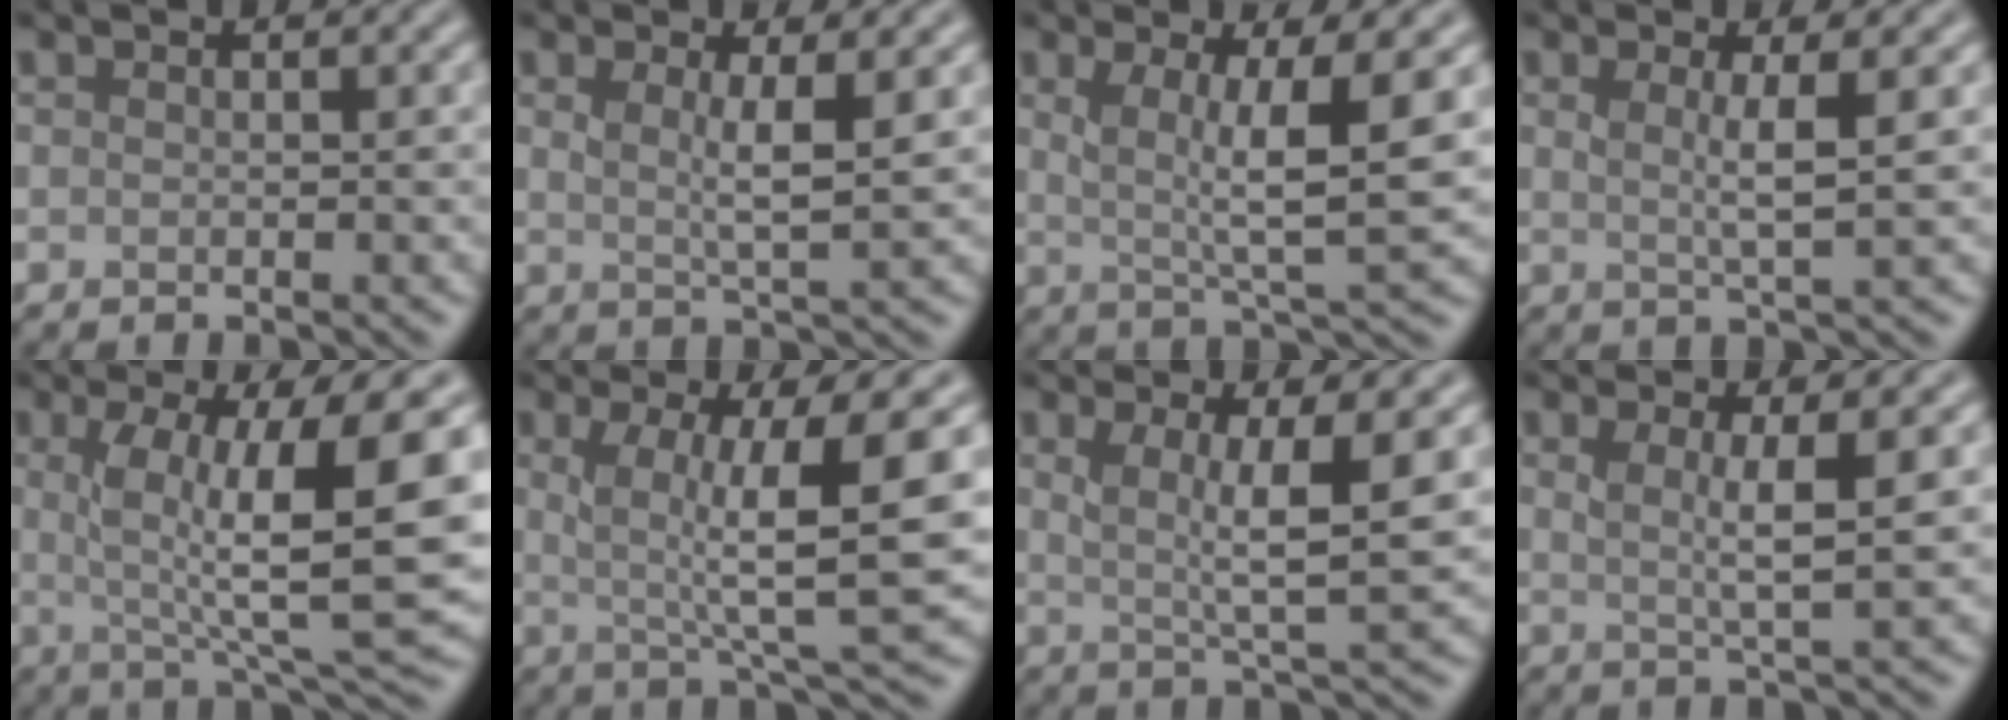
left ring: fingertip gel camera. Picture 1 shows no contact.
{"total": 3.0, "force": [0.9, 0.7, 2.8], "torque": [-0.045, -0.007, 0.015]}
{"total": 5.9, "force": [1.2, 1.2, 5.7], "torque": [-0.101, -0.008, 0.023]}
{"total": 2.8, "force": [0.6, 0.6, 2.7], "torque": [-0.043, -0.005, 0.009]}
{"total": 11.0, "force": [1.3, 2.4, 10.6], "torque": [-0.166, -0.010, 0.026]}
{"total": 8.5, "force": [1.4, 1.6, 8.2], "torque": [-0.128, -0.010, 0.026]}
{"total": 5.3, "force": [1.2, 1.1, 5.0], "torque": [-0.090, -0.008, 0.023]}
{"total": 3.4, "force": [0.7, 0.8, 3.3], "torque": [-0.054, -0.006, 0.011]}